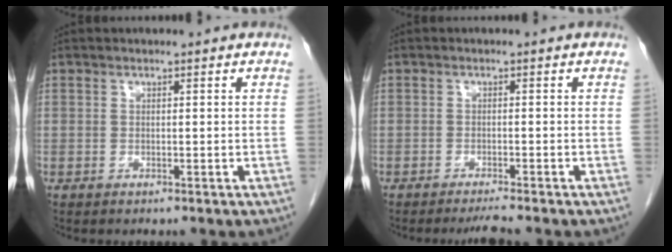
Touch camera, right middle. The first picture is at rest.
{"total": 2.3, "force": [-2.1, -0.4, 0.9], "torque": [-0.017, -0.006, -0.035]}